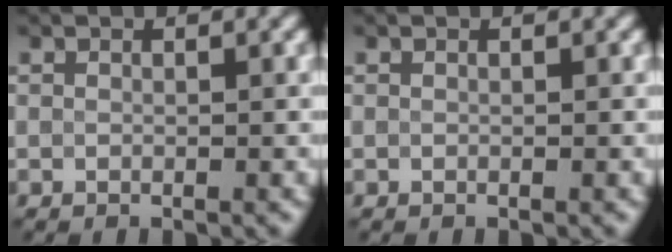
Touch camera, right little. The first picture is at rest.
{"total": 0.0}